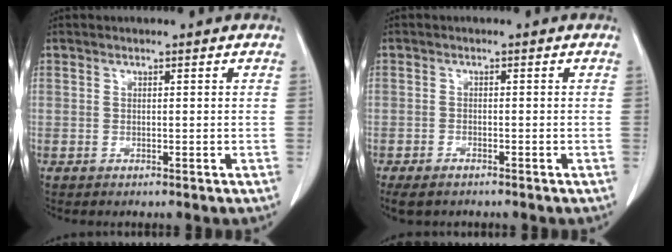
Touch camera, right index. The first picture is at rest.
{"total": 3.8, "force": [-2.9, 1.4, 1.9], "torque": [-0.030, -0.008, -0.045]}